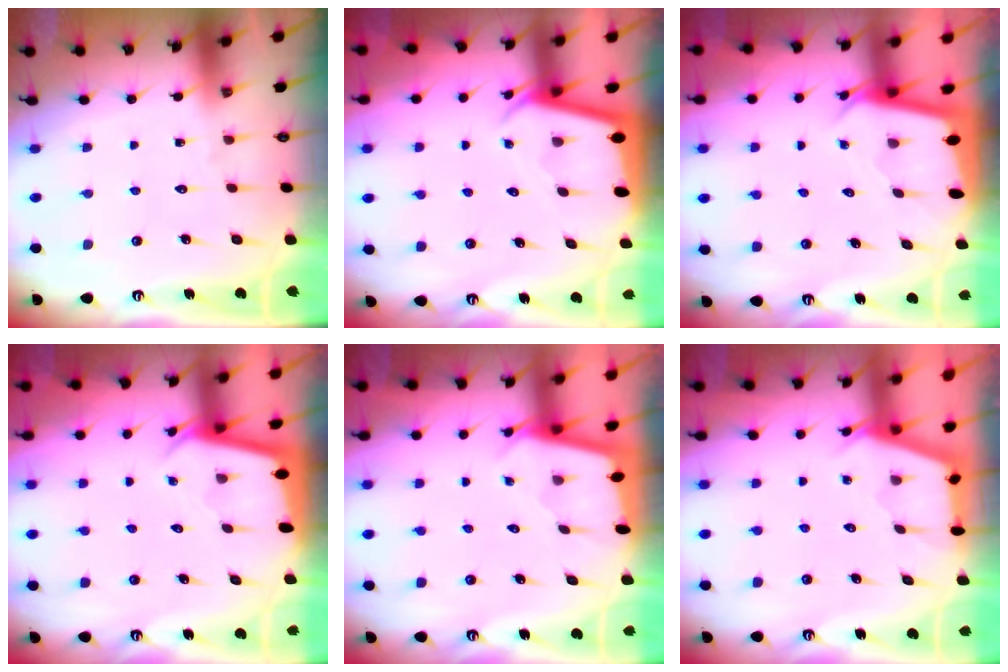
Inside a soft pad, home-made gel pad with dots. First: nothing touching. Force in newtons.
{"total": 2.4, "press": 2.4, "slide": 0.3}
{"total": 2.1, "press": 2.1, "slide": 0.0}
{"total": 2.3, "press": 2.3, "slide": 0.1}
{"total": 1.9, "press": 1.9, "slide": 0.1}
{"total": 2.8, "press": 2.8, "slide": 0.4}